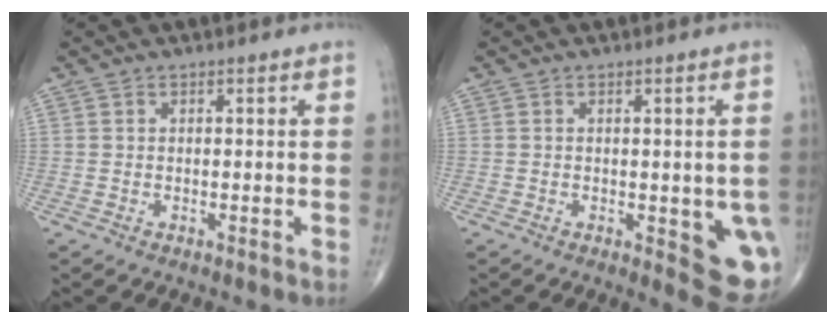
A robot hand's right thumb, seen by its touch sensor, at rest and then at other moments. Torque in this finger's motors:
{"motor_torque": [1.13, 2.29, 1.33, -0.34, 0.26]}